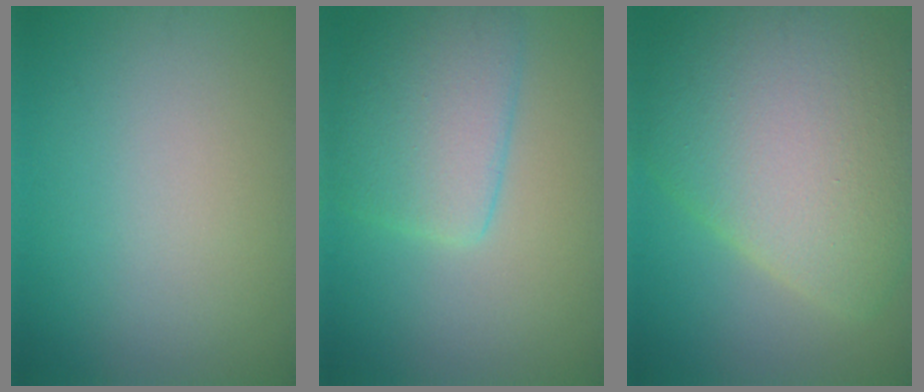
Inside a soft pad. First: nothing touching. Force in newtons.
{"total": 5.2, "press": 5.2, "slide": 0.3}
{"total": 11.5, "press": 11.5, "slide": 0.9}